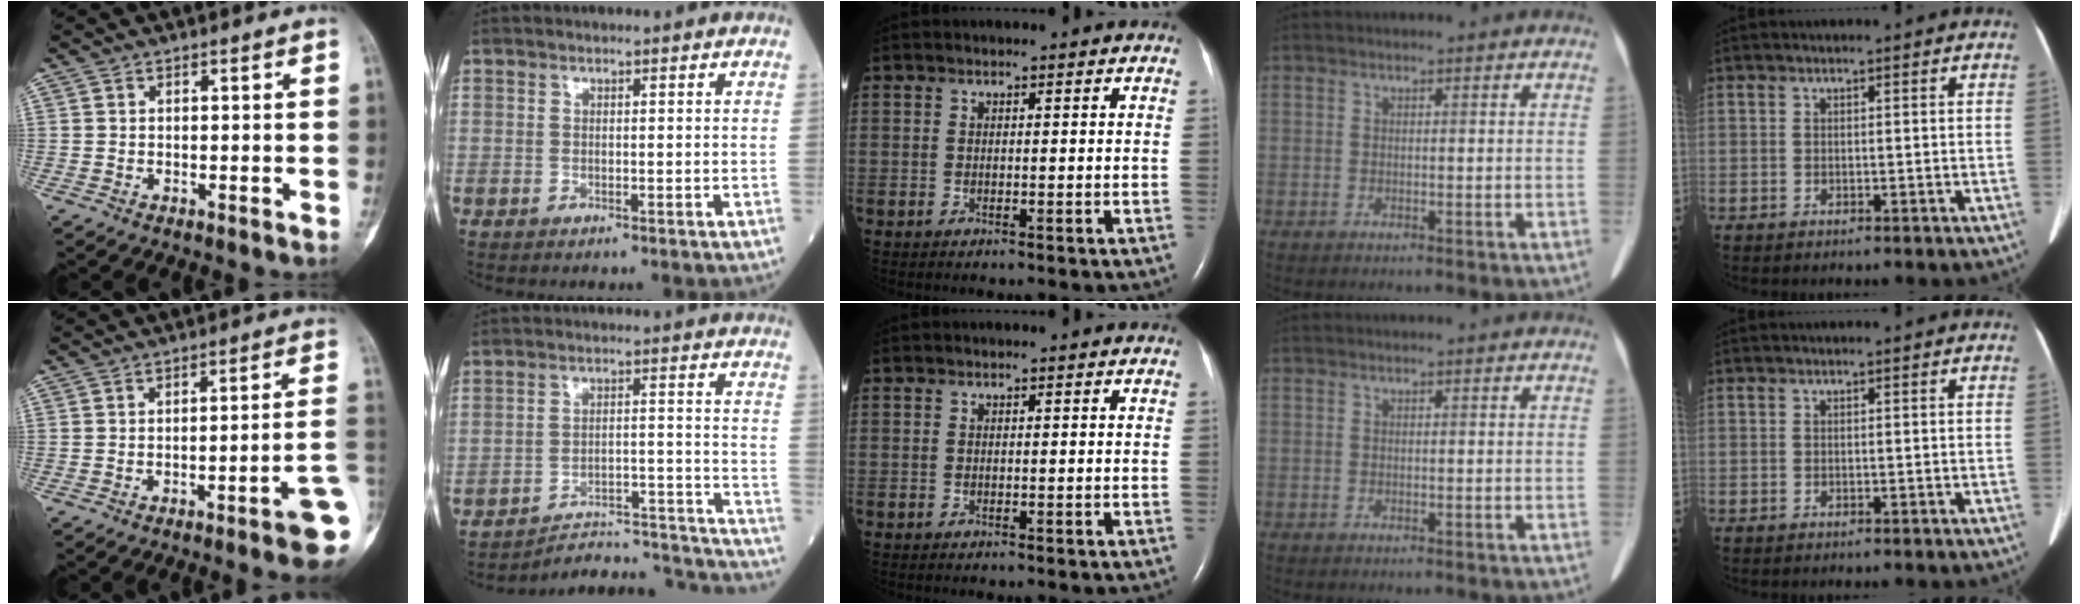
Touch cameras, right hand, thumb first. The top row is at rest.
{"thumb": {"total": 9.3, "force": [-4.1, 0.5, 8.4], "torque": [-0.105, 0.027, -0.053]}, "index": {"total": 17.1, "force": [-17.0, 0.3, 1.9], "torque": [-0.003, 0.033, -0.228]}}